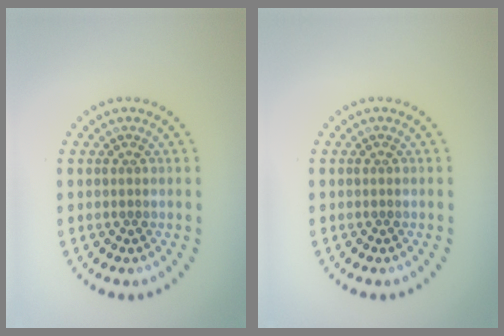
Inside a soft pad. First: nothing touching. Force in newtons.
{"total": 0.0}